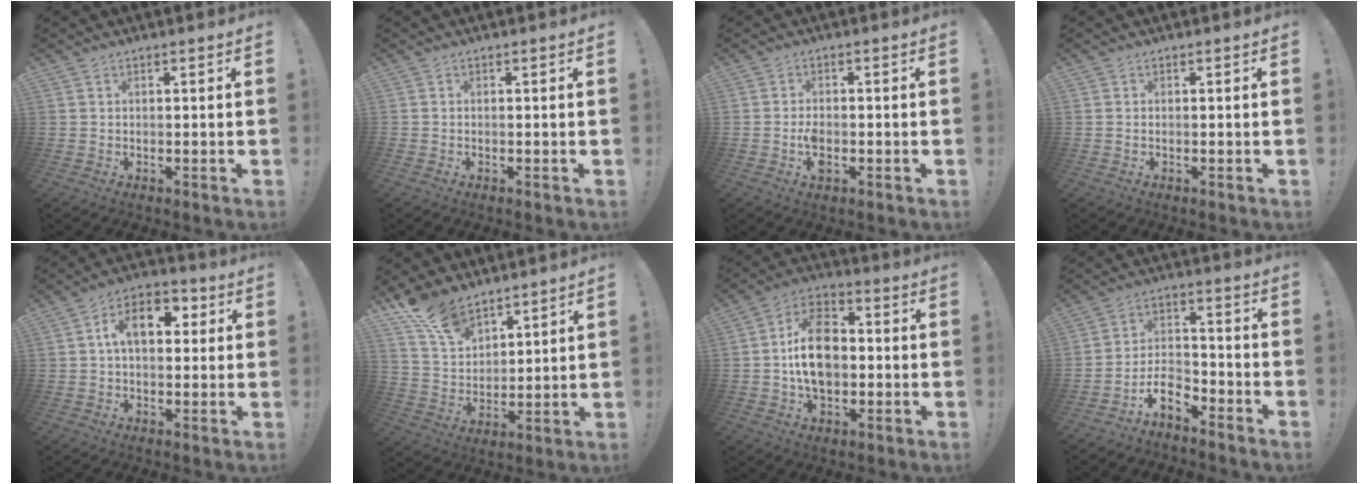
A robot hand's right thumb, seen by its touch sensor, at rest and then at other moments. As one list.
[{"total": 0.7, "force": [-0.2, -0.2, 0.6], "torque": [-0.014, 0.002, -0.003]}, {"total": 3.5, "force": [-1.3, 1.9, 2.6], "torque": [-0.044, 0.003, -0.024]}, {"total": 0.0}, {"total": 11.0, "force": [2.4, 6.6, 8.4], "torque": [-0.127, 0.013, 0.040]}, {"total": 12.1, "force": [9.6, 5.9, 4.5], "torque": [-0.084, -0.058, 0.185]}, {"total": 15.0, "force": [-1.1, 10.5, 10.7], "torque": [-0.184, 0.016, -0.022]}, {"total": 9.3, "force": [-7.4, 4.0, 3.7], "torque": [-0.060, 0.045, -0.136]}]